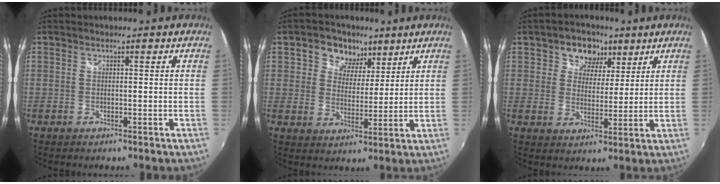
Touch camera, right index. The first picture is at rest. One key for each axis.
{"total": 7.7, "fx": 4.0, "fy": 6.0, "fz": 2.6, "tx": -0.049, "ty": 0.009, "tz": 0.062}
{"total": 7.1, "fx": 3.5, "fy": 5.8, "fz": 2.4, "tx": -0.037, "ty": 0.007, "tz": 0.052}